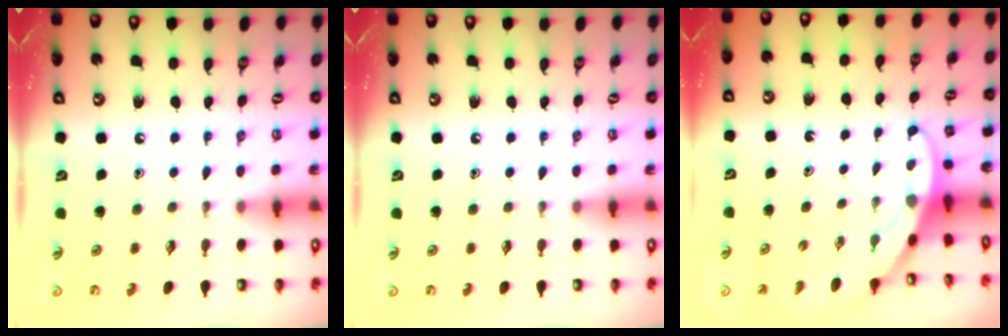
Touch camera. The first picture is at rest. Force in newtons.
{"total": 0.0}
{"total": 3.0, "press": 3.0, "slide": 0.1}